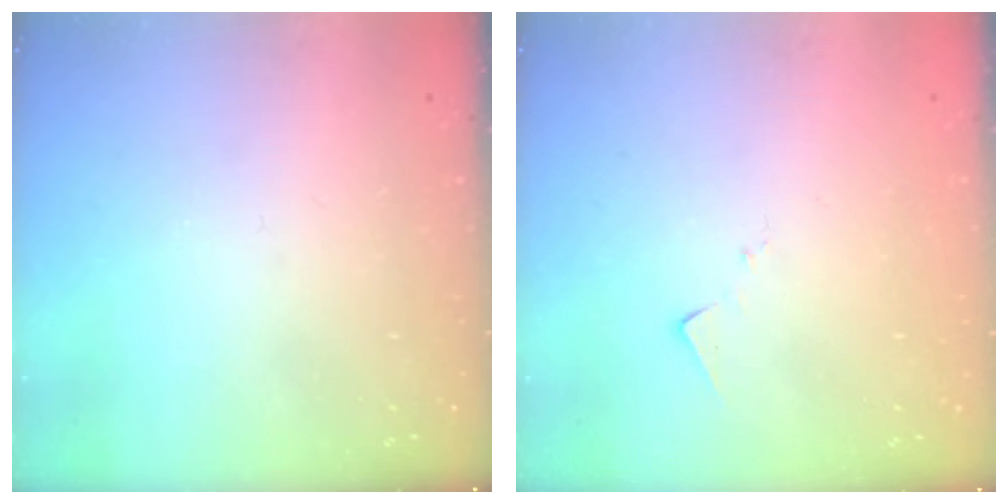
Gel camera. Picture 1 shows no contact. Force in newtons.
{"total": 7.3, "press": 7.3, "slide": 0.2}